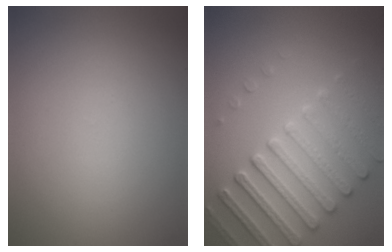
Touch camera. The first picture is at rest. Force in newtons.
{"total": 4.9, "press": 4.7, "slide": 1.3}